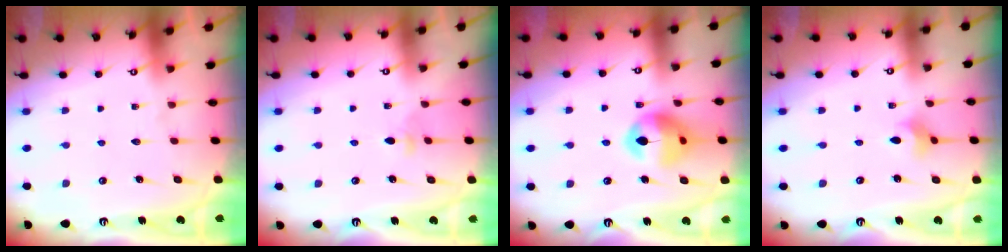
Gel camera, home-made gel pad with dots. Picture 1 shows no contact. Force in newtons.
{"total": 3.1, "press": 3.1, "slide": 0.6}
{"total": 14.3, "press": 14.2, "slide": 1.7}
{"total": 2.8, "press": 2.7, "slide": 0.7}